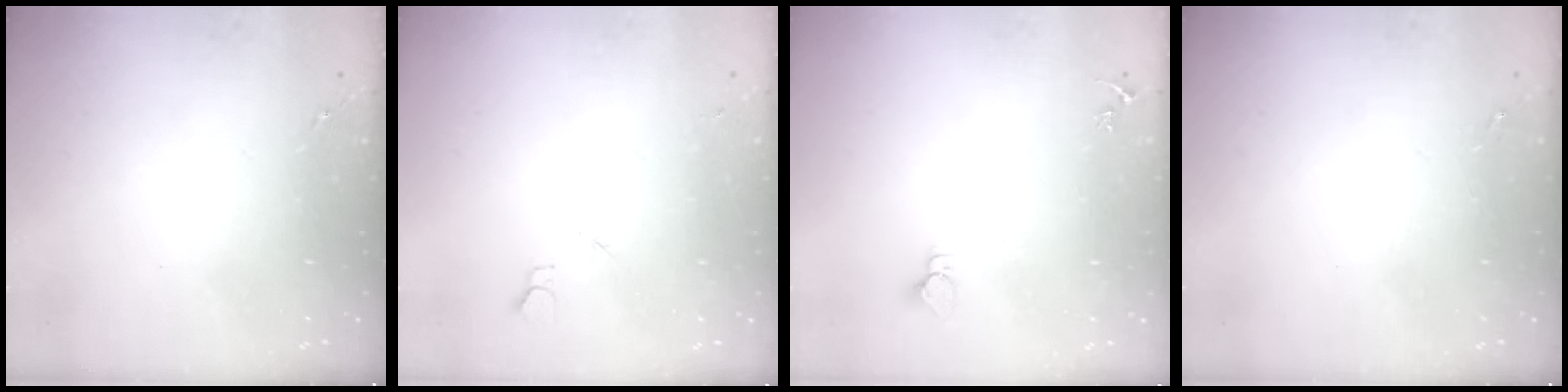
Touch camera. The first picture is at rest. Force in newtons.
{"total": 2.7, "press": 2.6, "slide": 0.3}
{"total": 2.7, "press": 2.7, "slide": 0.1}
{"total": 0.0}